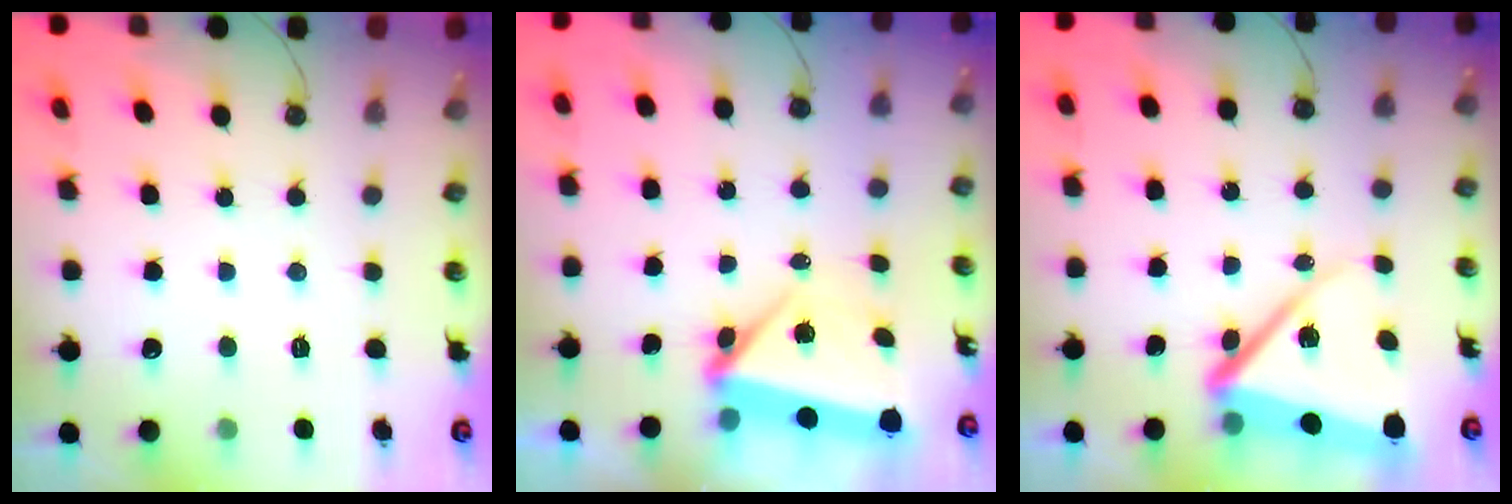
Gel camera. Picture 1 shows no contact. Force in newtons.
{"total": 5.9, "press": 5.9, "slide": 0.6}
{"total": 11.7, "press": 11.5, "slide": 2.0}